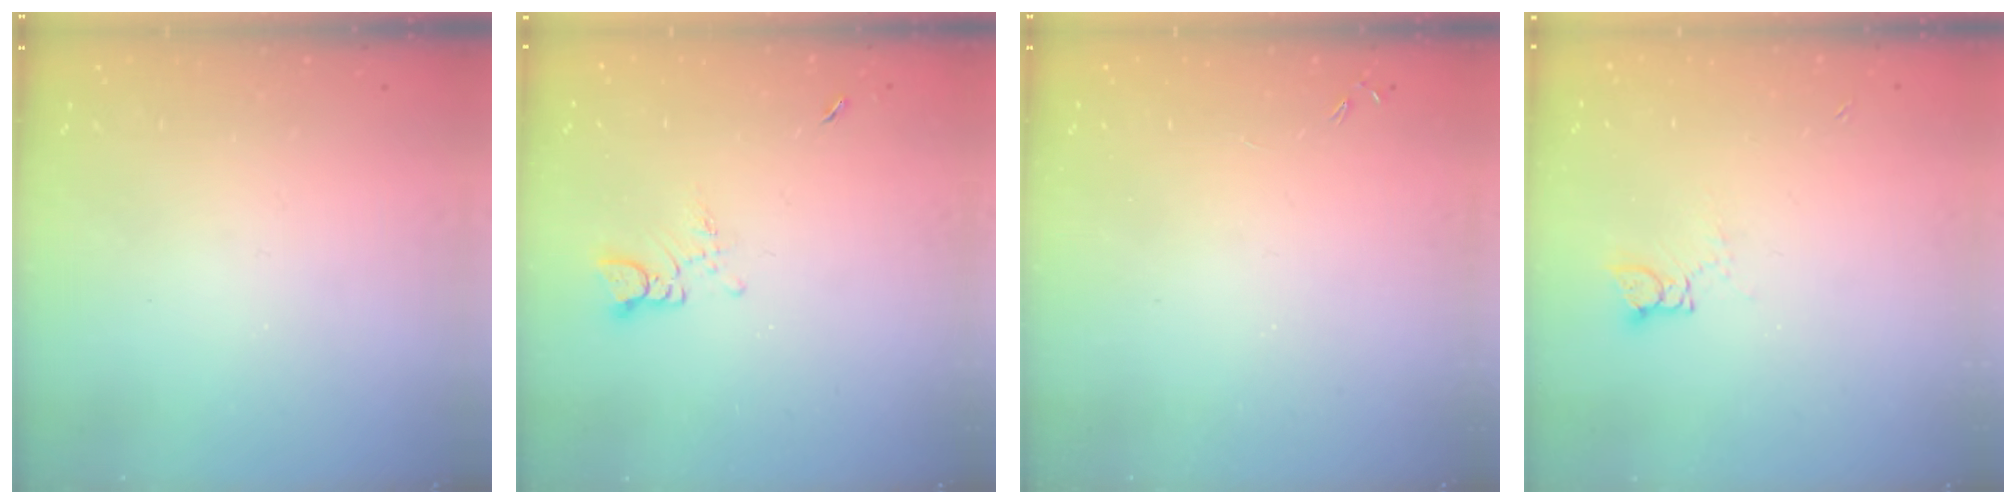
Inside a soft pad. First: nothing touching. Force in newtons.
{"total": 2.7, "press": 2.7, "slide": 0.2}
{"total": 0.0}
{"total": 3.4, "press": 3.4, "slide": 0.3}